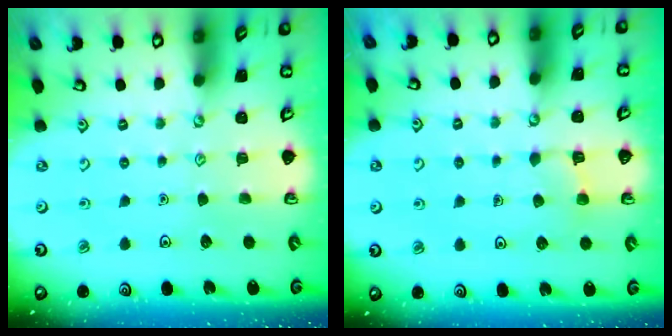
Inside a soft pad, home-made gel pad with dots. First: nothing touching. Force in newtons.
{"total": 3.9, "press": 3.9, "slide": 0.3}